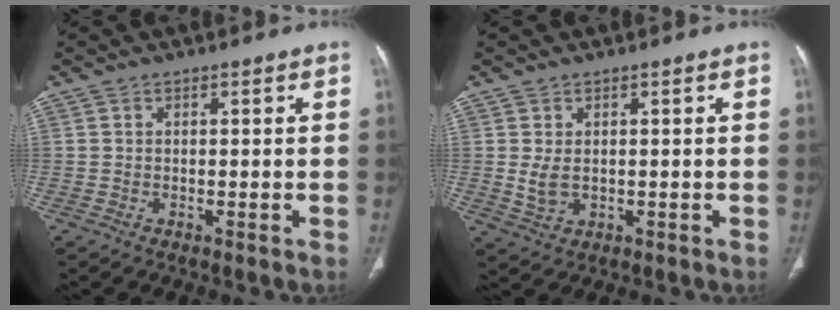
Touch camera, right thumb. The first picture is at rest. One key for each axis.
{"total": 3.2, "fx": 0.3, "fy": 2.2, "fz": 2.3, "tx": -0.044, "ty": -0.006, "tz": 0.013}